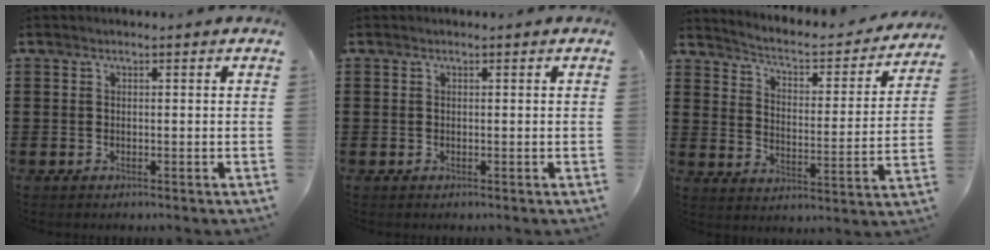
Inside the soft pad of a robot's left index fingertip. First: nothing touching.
{"total": 0.0}
{"total": 3.1, "force": [2.8, 0.5, 1.3], "torque": [-0.046, -0.028, 0.035]}